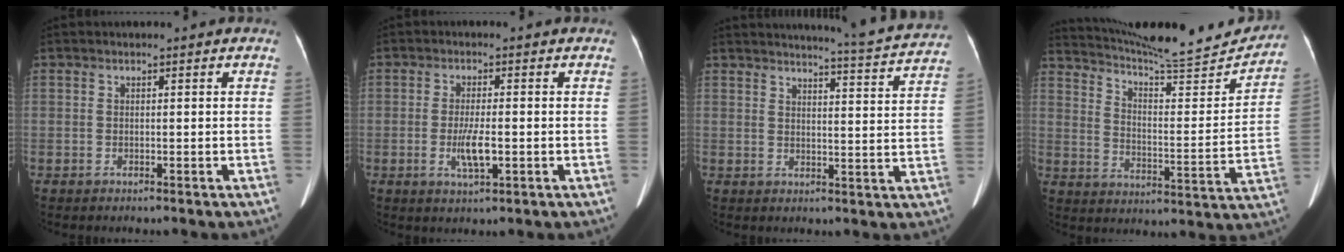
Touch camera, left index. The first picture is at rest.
{"total": 4.2, "force": [-1.0, 0.8, 4.0], "torque": [-0.084, -0.006, -0.014]}
{"total": 11.6, "force": [11.3, -0.9, 2.6], "torque": [-0.044, -0.039, 0.129]}
{"total": 20.2, "force": [19.3, 1.0, 5.9], "torque": [-0.101, -0.044, 0.274]}